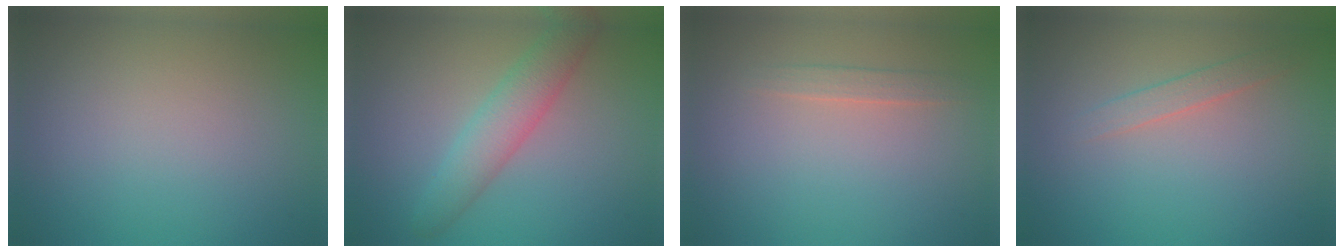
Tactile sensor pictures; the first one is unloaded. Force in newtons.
{"total": 4.0, "press": 3.9, "slide": 0.2}
{"total": 1.1, "press": 1.1, "slide": 0.2}
{"total": 1.5, "press": 1.5, "slide": 0.1}